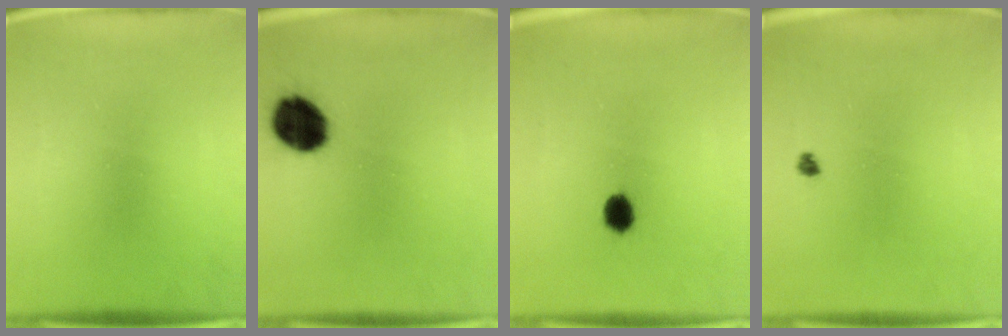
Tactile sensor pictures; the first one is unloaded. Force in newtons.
{"total": 11.7}
{"total": 4.1}
{"total": 1.0}